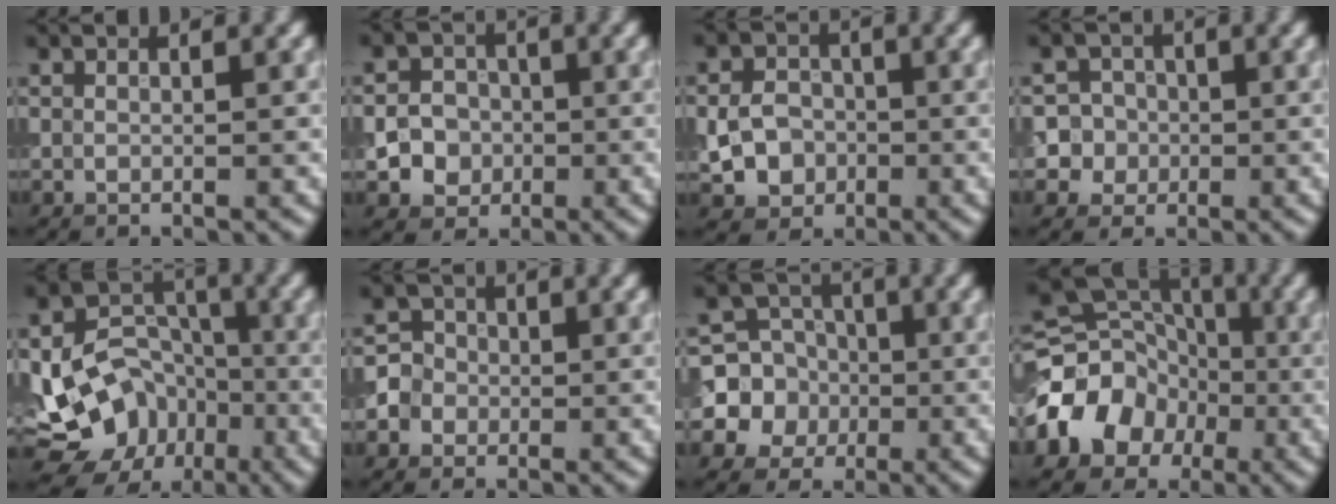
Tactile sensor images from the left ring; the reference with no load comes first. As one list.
[{"total": 4.1, "force": [-1.0, 3.8, 1.3], "torque": [0.008, 0.005, -0.032]}, {"total": 4.1, "force": [-0.8, 3.4, 2.0], "torque": [-0.034, 0.000, -0.019]}, {"total": 6.5, "force": [-0.4, 6.2, 1.6], "torque": [-0.012, 0.028, -0.029]}, {"total": 12.2, "force": [-4.9, 9.6, 5.7], "torque": [-0.071, -0.010, -0.086]}, {"total": 4.0, "force": [-1.0, 3.8, 0.9], "torque": [0.010, 0.012, -0.038]}, {"total": 7.6, "force": [-1.2, 7.3, 1.8], "torque": [-0.027, 0.016, -0.049]}, {"total": 9.1, "force": [-2.7, 7.7, 4.0], "torque": [-0.063, 0.005, -0.068]}]